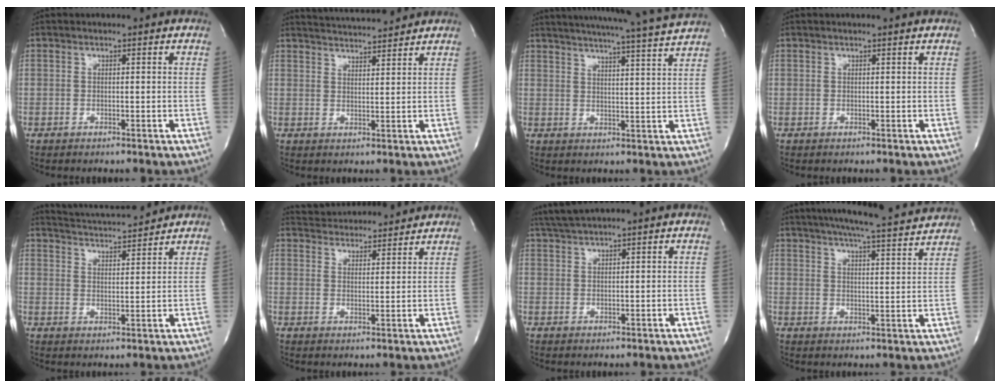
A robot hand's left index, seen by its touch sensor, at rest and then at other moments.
{"total": 7.8, "force": [7.5, 0.3, 2.0], "torque": [-0.045, 0.012, 0.115]}
{"total": 17.0, "force": [15.7, -2.0, 6.4], "torque": [-0.113, -0.039, 0.206]}
{"total": 1.6, "force": [1.5, -0.2, 0.6], "torque": [-0.009, 0.007, 0.019]}
{"total": 9.8, "force": [9.4, 0.6, 2.6], "torque": [-0.060, 0.011, 0.147]}
{"total": 11.8, "force": [11.3, 1.9, 2.7], "torque": [-0.045, 0.024, 0.163]}
{"total": 3.6, "force": [3.2, -0.9, 1.4], "torque": [-0.032, 0.014, 0.065]}
{"total": 18.2, "force": [16.6, 0.9, 7.5], "torque": [-0.124, 0.005, 0.220]}